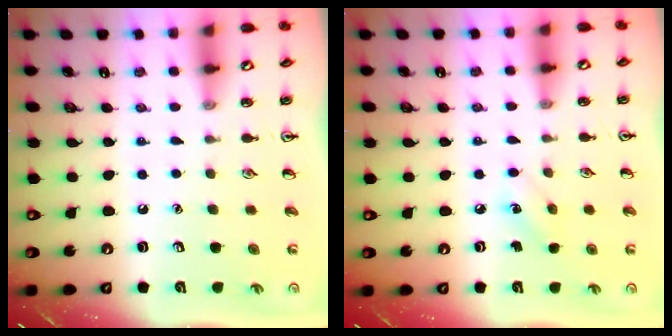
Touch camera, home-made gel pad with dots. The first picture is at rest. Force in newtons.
{"total": 5.0, "press": 4.7, "slide": 1.7}